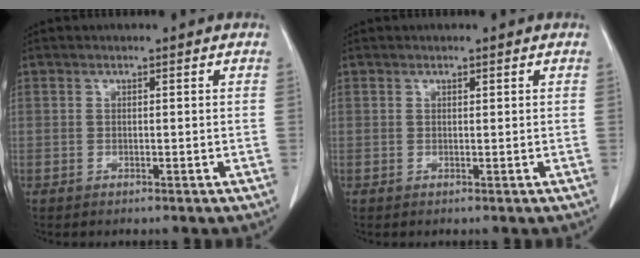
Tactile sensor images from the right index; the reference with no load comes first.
{"total": 0.0}